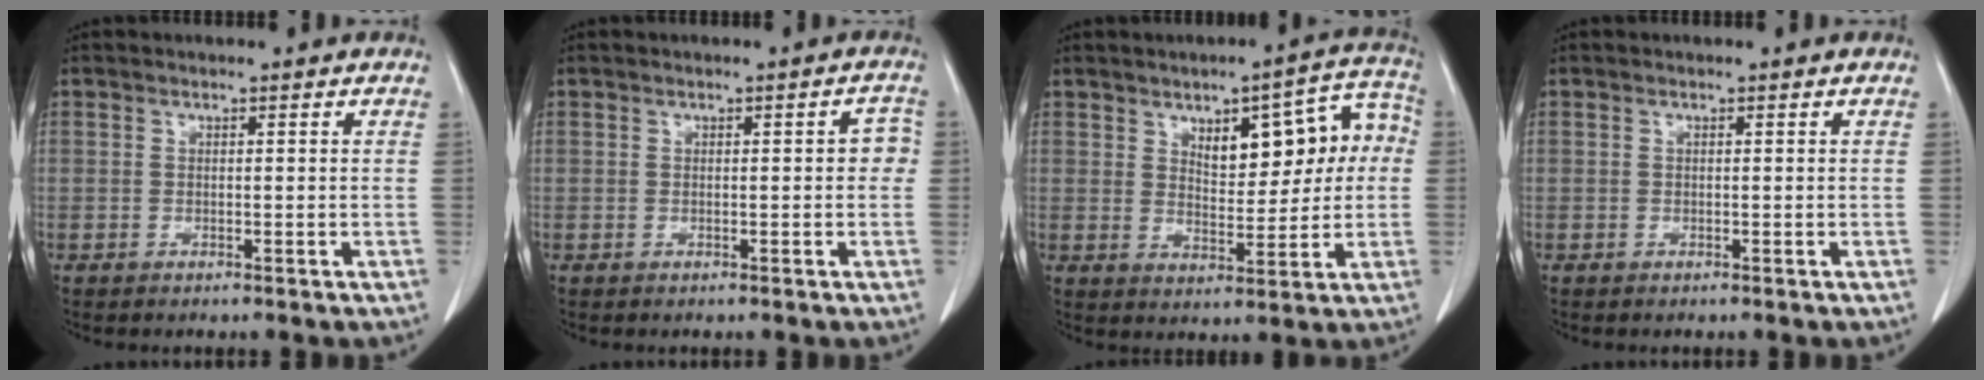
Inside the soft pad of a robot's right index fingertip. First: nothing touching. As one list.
[{"total": 3.2, "force": [0.1, 1.3, 2.9], "torque": [-0.034, 0.021, 0.001]}, {"total": 12.7, "force": [2.9, 5.6, 11.0], "torque": [-0.137, 0.037, 0.049]}, {"total": 0.0}]